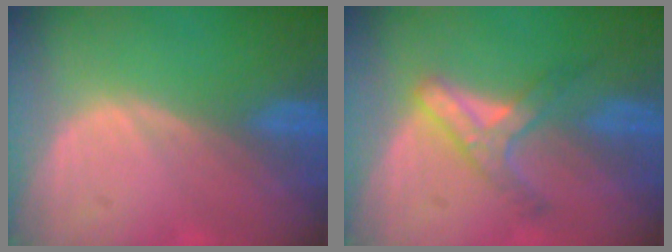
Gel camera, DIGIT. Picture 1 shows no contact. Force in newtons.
{"total": 5.2, "press": 5.2, "slide": 0.9}